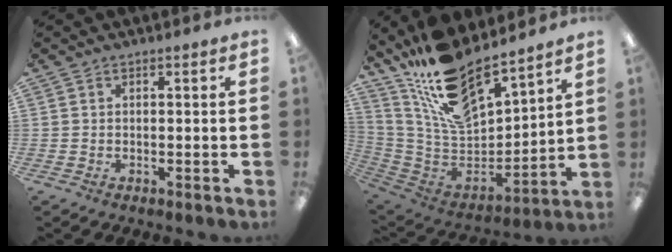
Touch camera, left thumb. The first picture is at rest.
{"total": 19.1, "force": [15.7, 6.4, 8.8], "torque": [-0.175, -0.116, 0.280]}